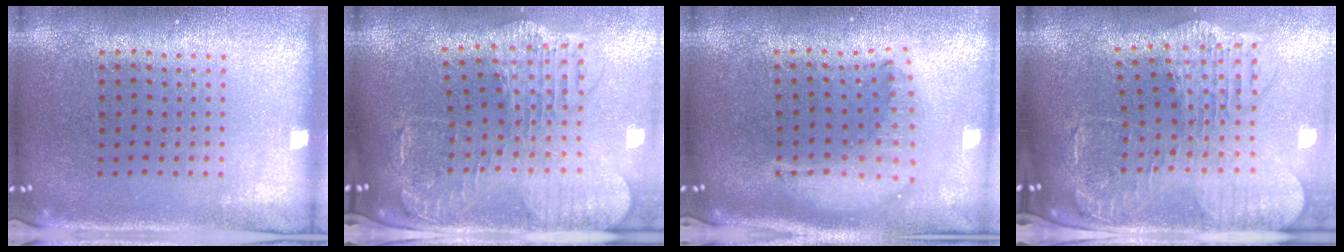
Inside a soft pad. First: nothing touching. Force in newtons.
{"total": 2.6, "press": 2.3, "slide": 1.4}
{"total": 1.8, "press": 1.5, "slide": 0.9}
{"total": 2.9, "press": 2.4, "slide": 1.5}